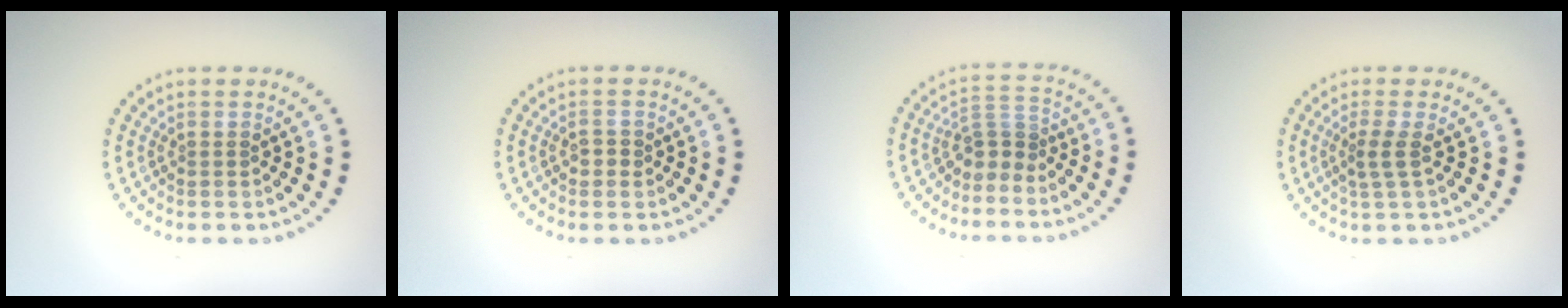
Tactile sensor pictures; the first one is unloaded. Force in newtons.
{"total": 1.0, "press": 1.0, "slide": 0.2}
{"total": 2.5, "press": 1.7, "slide": 1.8}
{"total": 1.9, "press": 1.3, "slide": 1.3}